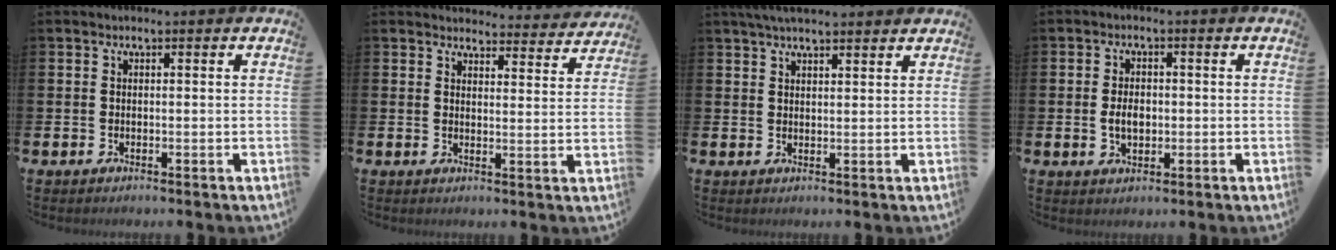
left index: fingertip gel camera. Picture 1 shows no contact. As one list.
[{"total": 3.8, "force": [3.8, 0.6, 0.1], "torque": [-0.002, -0.031, 0.064]}, {"total": 3.7, "force": [3.4, 0.5, 1.5], "torque": [-0.034, -0.003, 0.061]}, {"total": 3.2, "force": [-0.1, 2.1, 2.4], "torque": [-0.027, -0.001, -0.008]}]